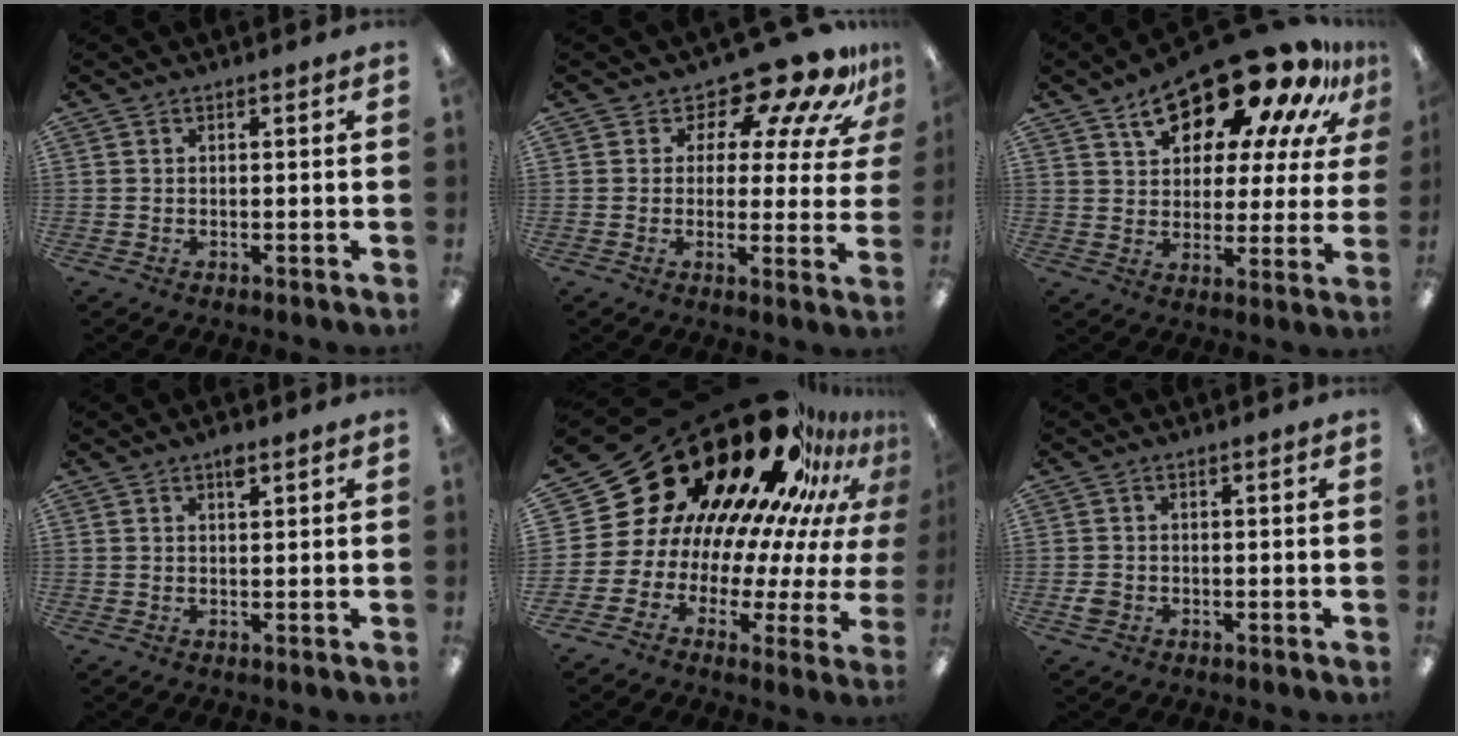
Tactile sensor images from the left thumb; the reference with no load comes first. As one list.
[{"total": 13.7, "force": [10.6, 5.1, 7.0], "torque": [-0.112, -0.085, 0.176]}, {"total": 23.1, "force": [16.1, 8.9, 13.9], "torque": [-0.215, -0.110, 0.265]}, {"total": 2.5, "force": [1.6, 1.1, 1.6], "torque": [-0.019, -0.006, 0.024]}, {"total": 33.1, "force": [21.4, 17.5, 18.2], "torque": [-0.250, -0.202, 0.429]}, {"total": 2.2, "force": [-0.4, 1.9, 0.9], "torque": [-0.016, 0.003, -0.008]}]